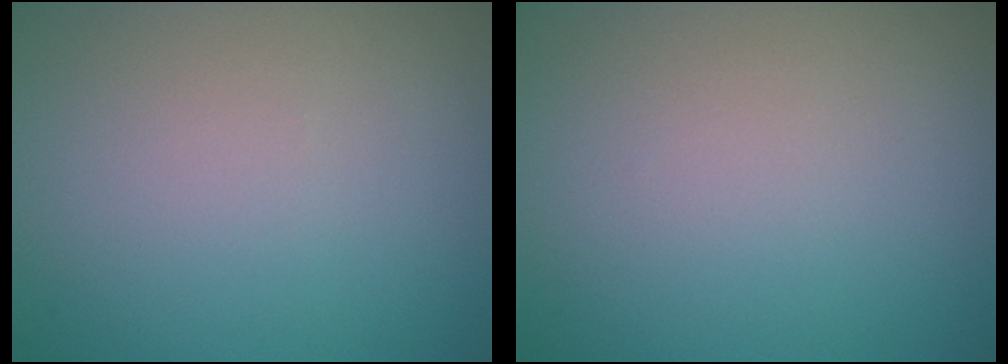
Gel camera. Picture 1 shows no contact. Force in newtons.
{"total": 0.0}